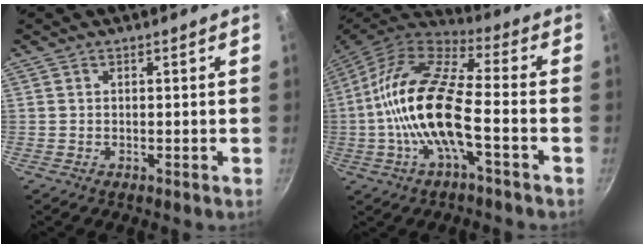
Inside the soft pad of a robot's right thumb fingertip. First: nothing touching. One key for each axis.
{"total": 17.4, "fx": -3.4, "fy": 6.0, "fz": 16.0, "tx": -0.307, "ty": 0.036, "tz": -0.083}